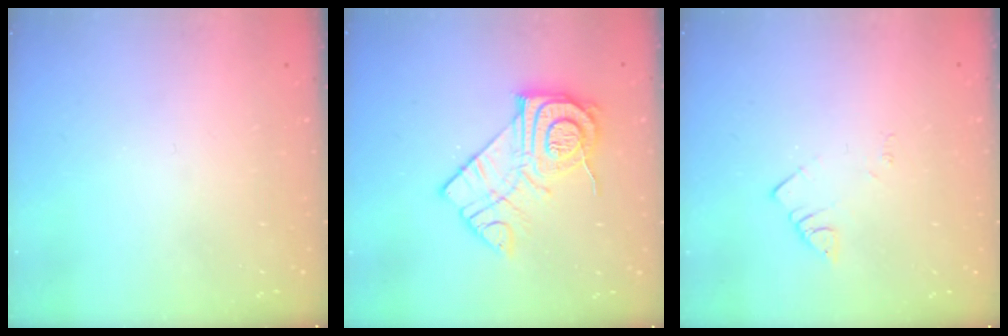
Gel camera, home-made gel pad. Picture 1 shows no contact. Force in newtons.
{"total": 14.1, "press": 14.1, "slide": 0.3}
{"total": 1.7, "press": 1.6, "slide": 0.3}